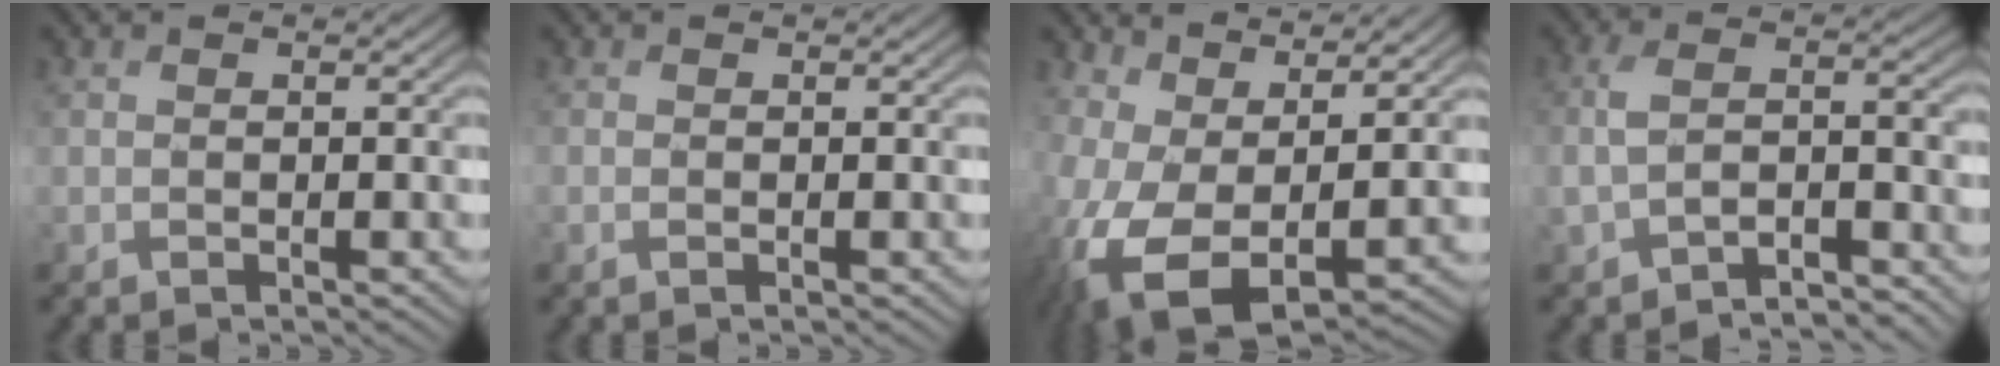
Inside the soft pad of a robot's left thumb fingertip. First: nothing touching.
{"total": 0.5, "force": [-0.2, 0.2, 0.4], "torque": [-0.014, -0.003, -0.004]}
{"total": 10.9, "force": [0.4, 6.2, 9.0], "torque": [-0.225, -0.024, 0.016]}
{"total": 5.0, "force": [-3.3, 1.8, 3.3], "torque": [-0.072, -0.003, -0.066]}